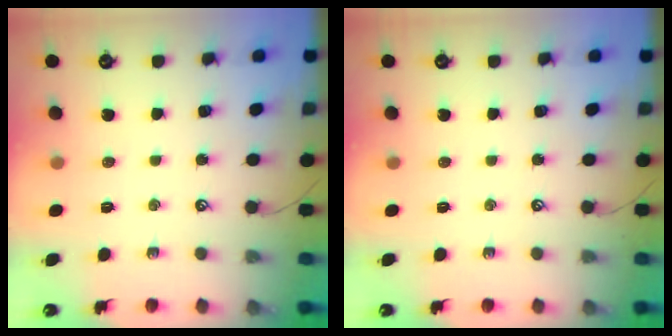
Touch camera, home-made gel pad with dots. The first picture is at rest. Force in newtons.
{"total": 0.0}